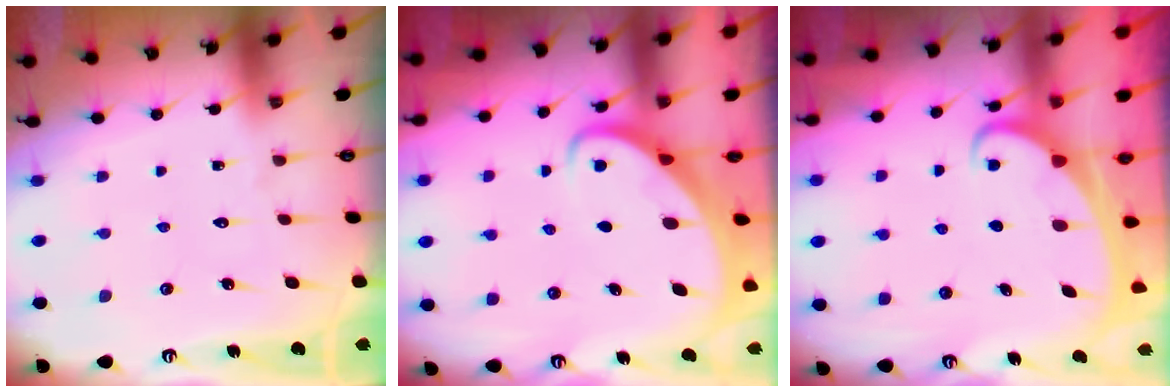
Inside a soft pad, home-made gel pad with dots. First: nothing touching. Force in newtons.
{"total": 2.8, "press": 2.8, "slide": 0.4}
{"total": 2.0, "press": 2.0, "slide": 0.2}